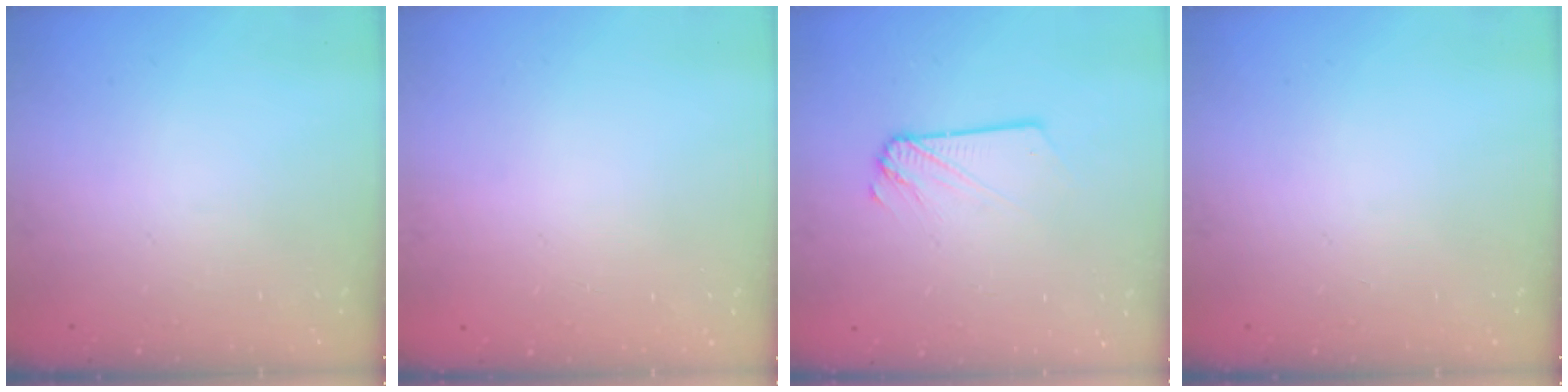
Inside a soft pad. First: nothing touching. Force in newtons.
{"total": 0.0}
{"total": 2.1, "press": 2.1, "slide": 0.3}
{"total": 0.0}